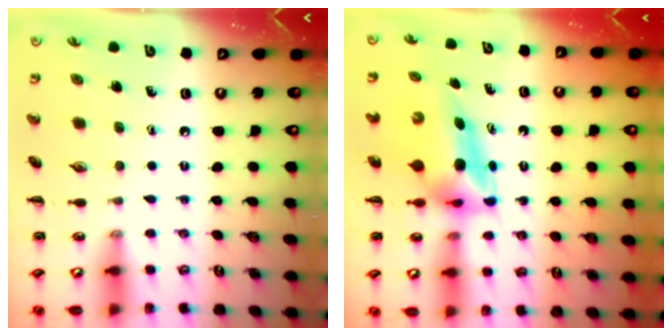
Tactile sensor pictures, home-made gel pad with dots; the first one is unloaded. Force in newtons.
{"total": 5.3, "press": 5.2, "slide": 0.9}